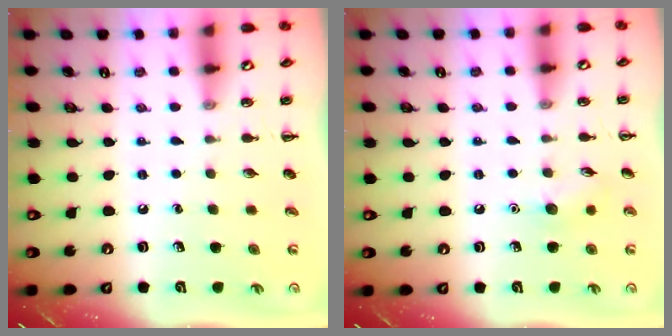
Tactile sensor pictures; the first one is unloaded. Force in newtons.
{"total": 6.7, "press": 6.5, "slide": 1.6}